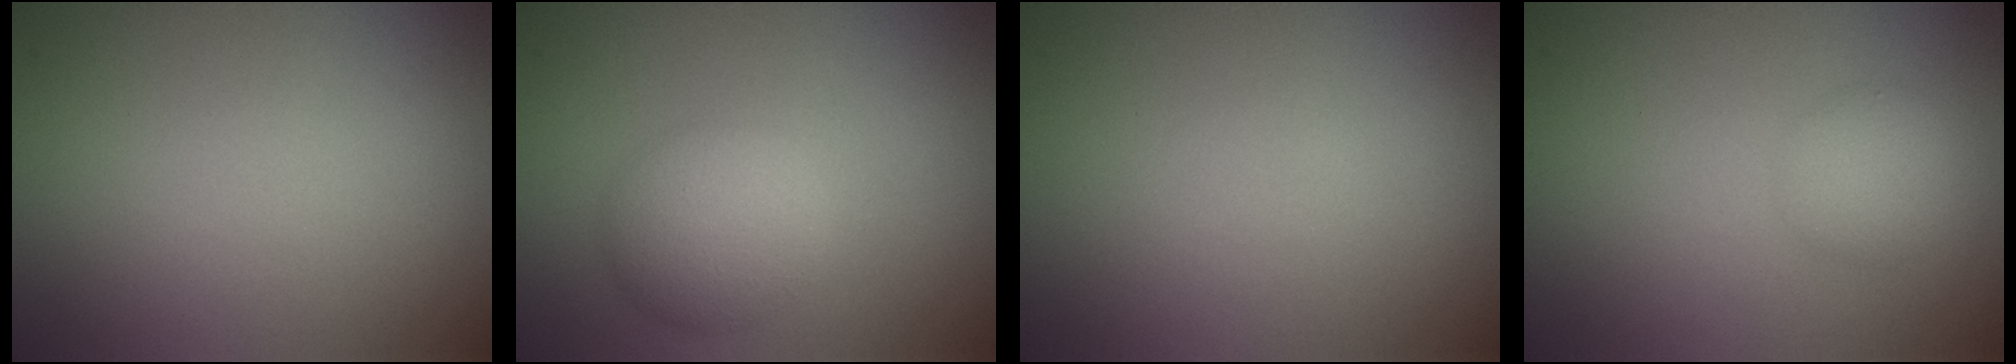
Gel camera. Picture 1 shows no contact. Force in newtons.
{"total": 4.1, "press": 4.1, "slide": 0.2}
{"total": 0.0}
{"total": 2.4, "press": 2.4, "slide": 0.0}